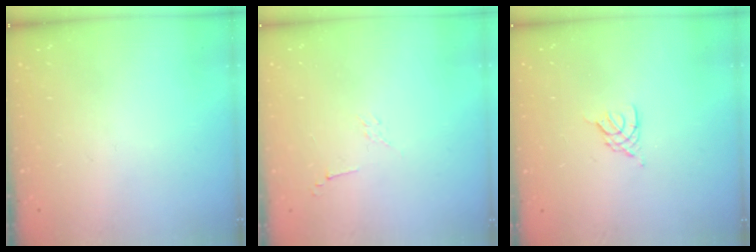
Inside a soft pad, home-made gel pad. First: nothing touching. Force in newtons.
{"total": 3.3, "press": 3.2, "slide": 0.8}
{"total": 2.3, "press": 2.3, "slide": 0.5}